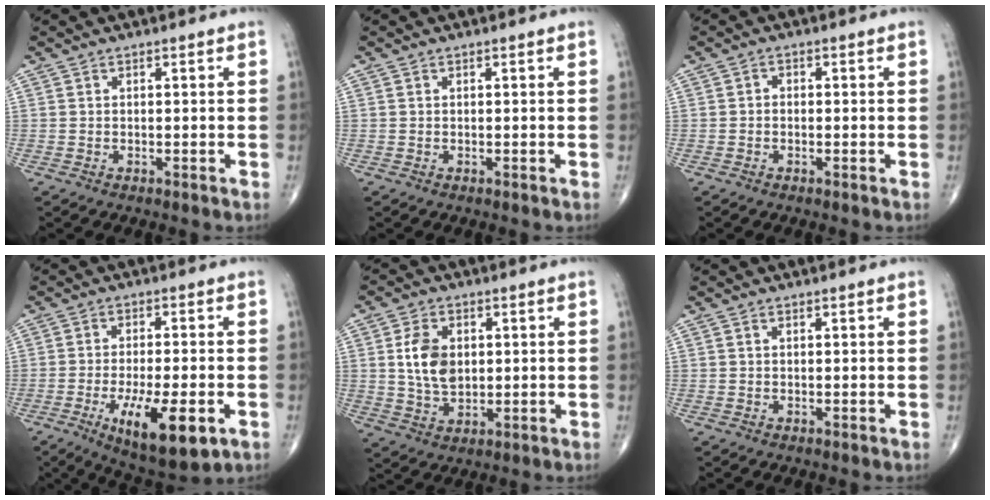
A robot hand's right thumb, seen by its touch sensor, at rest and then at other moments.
{"total": 0.0}
{"total": 1.1, "force": [-0.2, 0.9, 0.5], "torque": [-0.001, 0.004, -0.008]}
{"total": 13.6, "force": [-5.1, 4.3, 11.8], "torque": [-0.186, -0.008, -0.072]}
{"total": 8.6, "force": [1.5, 5.8, 6.2], "torque": [-0.102, -0.008, 0.032]}
{"total": 0.0}